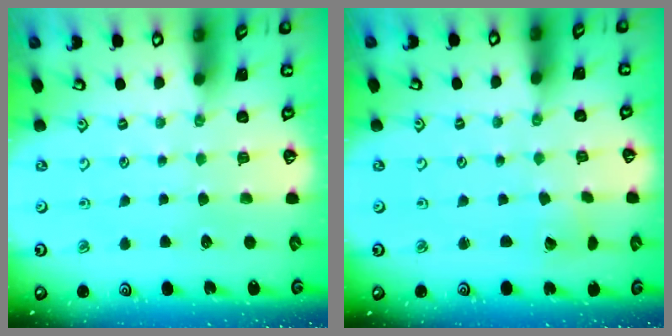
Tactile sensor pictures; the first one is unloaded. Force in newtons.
{"total": 2.3, "press": 2.3, "slide": 0.1}